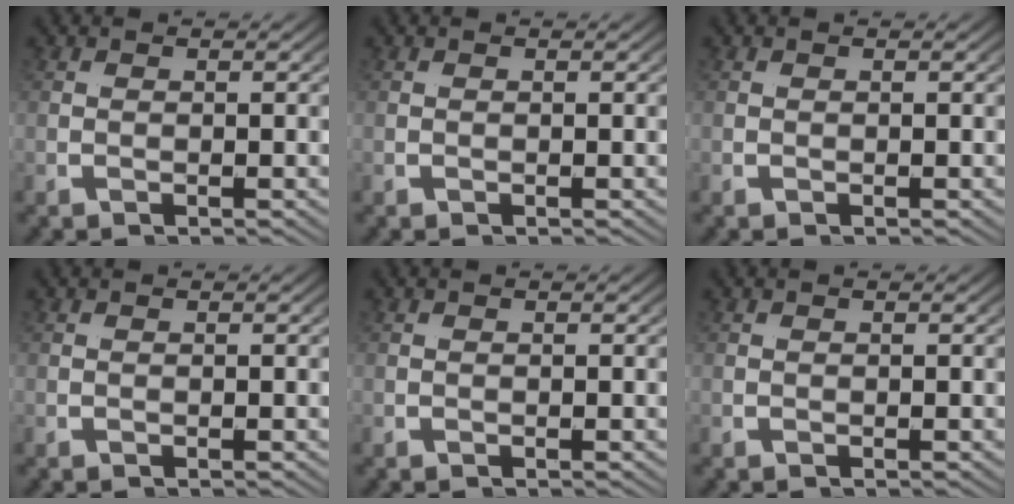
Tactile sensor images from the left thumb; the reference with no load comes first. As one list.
[{"total": 0.0}, {"total": 0.0}, {"total": 0.0}, {"total": 0.0}, {"total": 0.0}]